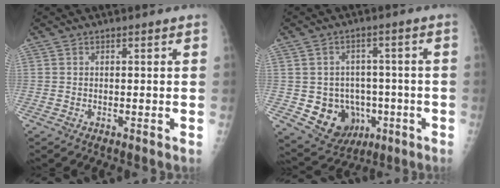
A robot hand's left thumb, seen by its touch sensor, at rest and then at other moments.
{"total": 11.6, "force": [-2.8, 10.0, 5.1], "torque": [-0.052, 0.016, -0.025]}